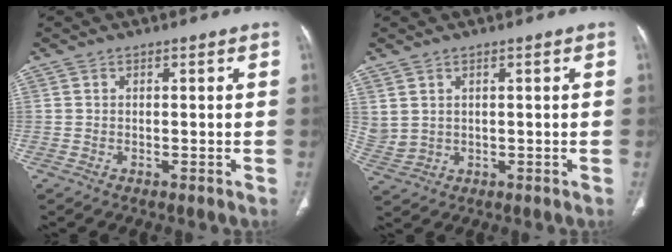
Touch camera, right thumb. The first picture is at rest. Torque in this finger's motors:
{"motor_torque": [1.02, 1.95, 0.39, -0.13, 0.46]}